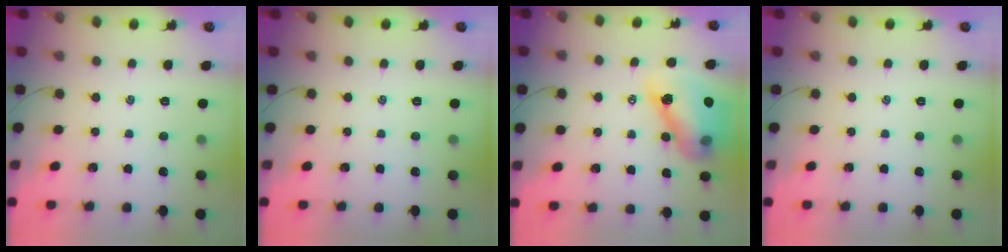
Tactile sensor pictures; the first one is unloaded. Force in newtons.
{"total": 0.0}
{"total": 14.2, "press": 13.5, "slide": 4.3}
{"total": 0.0}